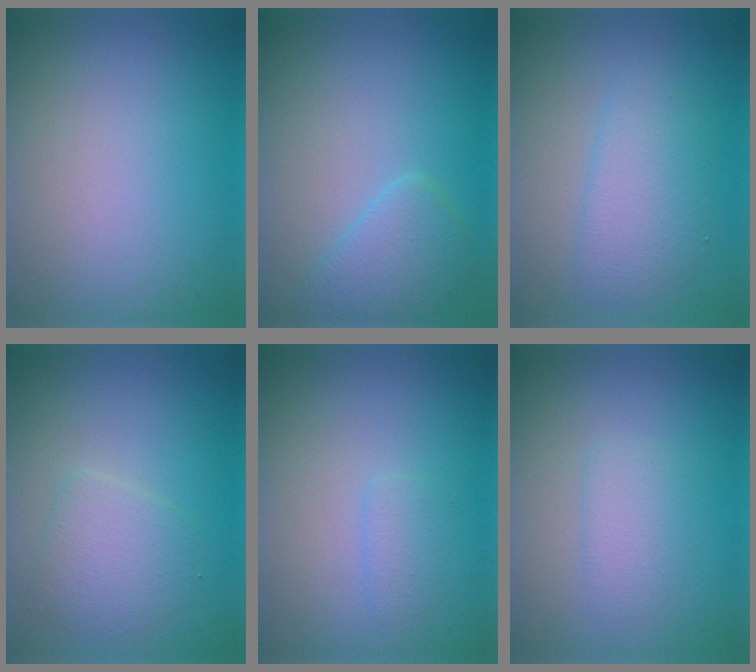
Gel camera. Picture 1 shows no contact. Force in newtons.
{"total": 2.5, "press": 2.5, "slide": 0.1}
{"total": 3.2, "press": 3.2, "slide": 0.0}
{"total": 2.7, "press": 2.7, "slide": 0.1}
{"total": 1.1, "press": 1.1, "slide": 0.1}
{"total": 1.8, "press": 1.8, "slide": 0.1}